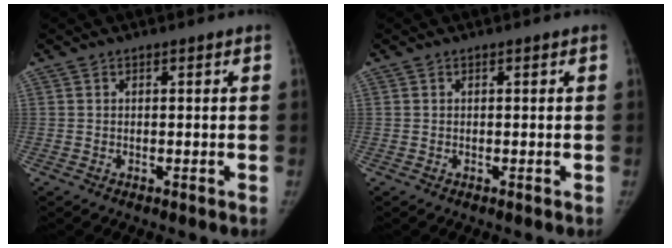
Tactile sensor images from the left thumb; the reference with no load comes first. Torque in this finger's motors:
{"motor_torque": [0.00, 0.00, 0.02, -0.02, 0.00]}